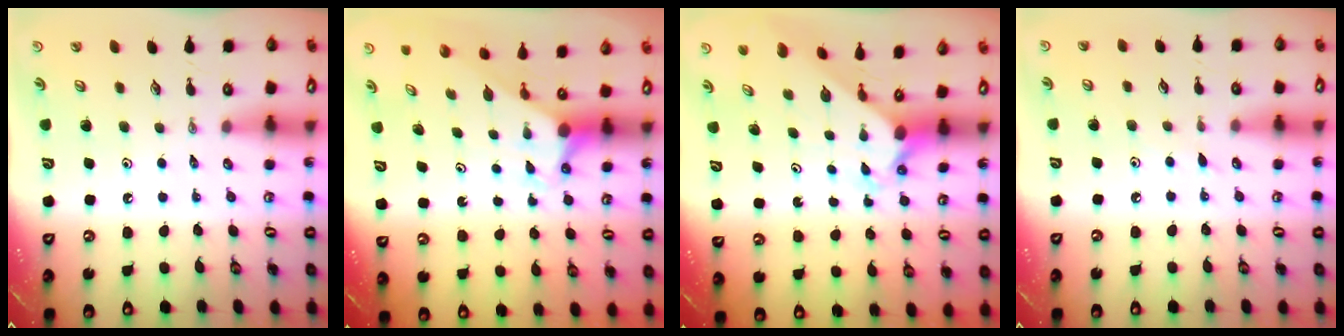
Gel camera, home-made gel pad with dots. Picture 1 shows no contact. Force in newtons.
{"total": 3.0, "press": 3.0, "slide": 0.0}
{"total": 2.4, "press": 2.4, "slide": 0.3}
{"total": 4.5, "press": 4.5, "slide": 0.5}